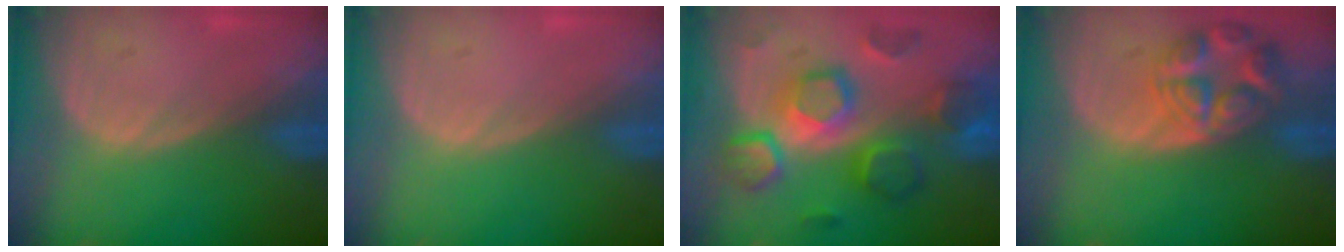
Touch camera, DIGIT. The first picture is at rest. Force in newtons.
{"total": 0.0}
{"total": 10.4, "press": 10.4, "slide": 0.8}
{"total": 7.9, "press": 7.0, "slide": 3.6}